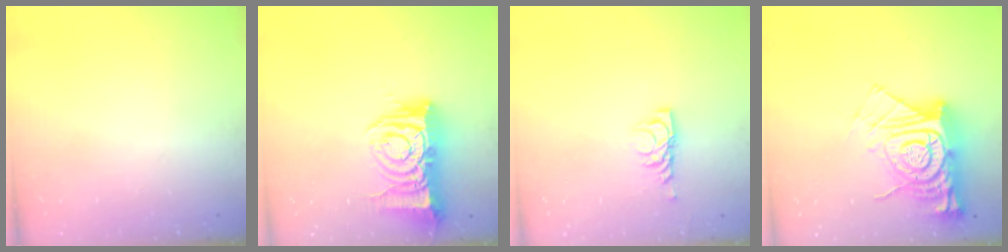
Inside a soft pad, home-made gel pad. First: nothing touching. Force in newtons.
{"total": 11.9, "press": 11.9, "slide": 1.2}
{"total": 6.2, "press": 6.2, "slide": 0.7}
{"total": 17.8, "press": 17.7, "slide": 1.6}